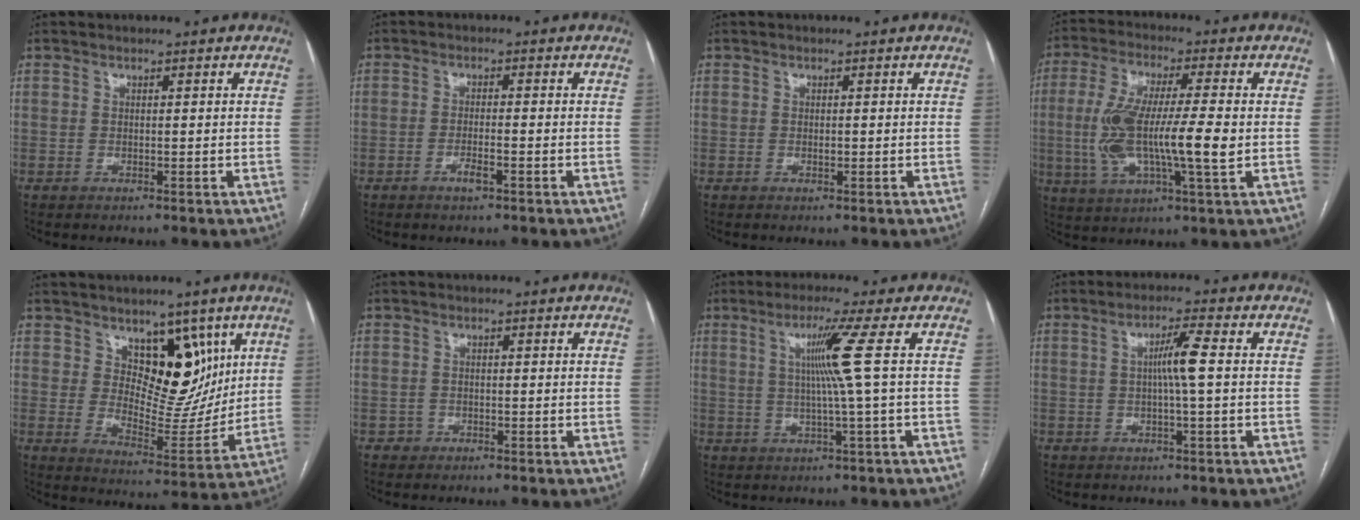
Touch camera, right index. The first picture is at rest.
{"total": 2.5, "force": [-1.4, 0.4, 2.1], "torque": [-0.038, -0.001, -0.023]}
{"total": 0.7, "force": [-0.1, 0.4, 0.6], "torque": [-0.012, 0.000, 0.000]}
{"total": 14.1, "force": [-0.9, 2.2, 13.9], "torque": [-0.281, 0.005, -0.016]}
{"total": 10.4, "force": [5.3, 6.0, 6.7], "torque": [-0.084, -0.004, 0.096]}
{"total": 1.3, "force": [-0.5, 1.2, -0.2], "torque": [0.004, 0.009, -0.010]}
{"total": 6.4, "force": [1.2, -2.4, 5.8], "torque": [-0.112, 0.000, 0.028]}
{"total": 4.5, "force": [0.1, -0.4, 4.5], "torque": [-0.080, 0.006, 0.003]}